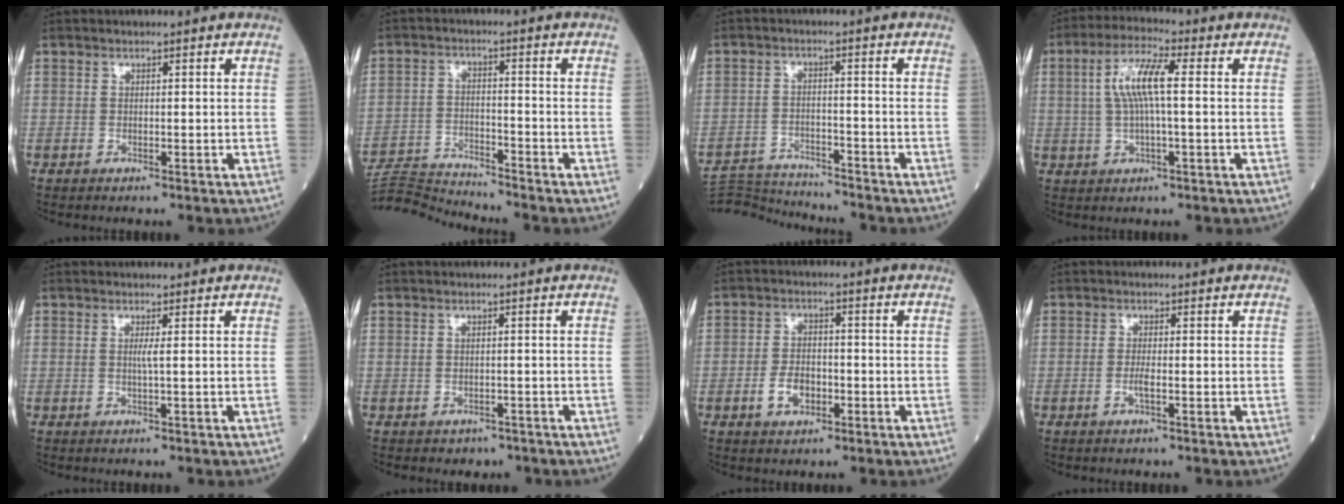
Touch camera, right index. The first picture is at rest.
{"total": 7.2, "force": [-6.9, -1.8, -1.3], "torque": [0.013, -0.001, -0.129]}
{"total": 9.7, "force": [-9.7, -0.4, 0.8], "torque": [-0.012, 0.002, -0.165]}
{"total": 7.6, "force": [1.0, 1.2, 7.5], "torque": [-0.155, 0.015, 0.017]}
{"total": 1.0, "force": [0.1, -0.4, 1.0], "torque": [-0.021, -0.001, -0.001]}
{"total": 2.0, "force": [-1.5, 1.4, 0.2], "torque": [-0.005, 0.005, -0.017]}
{"total": 4.6, "force": [-1.7, 2.7, 3.2], "torque": [-0.064, 0.003, -0.030]}
{"total": 1.7, "force": [-0.6, 0.1, 1.6], "torque": [-0.033, -0.002, -0.014]}